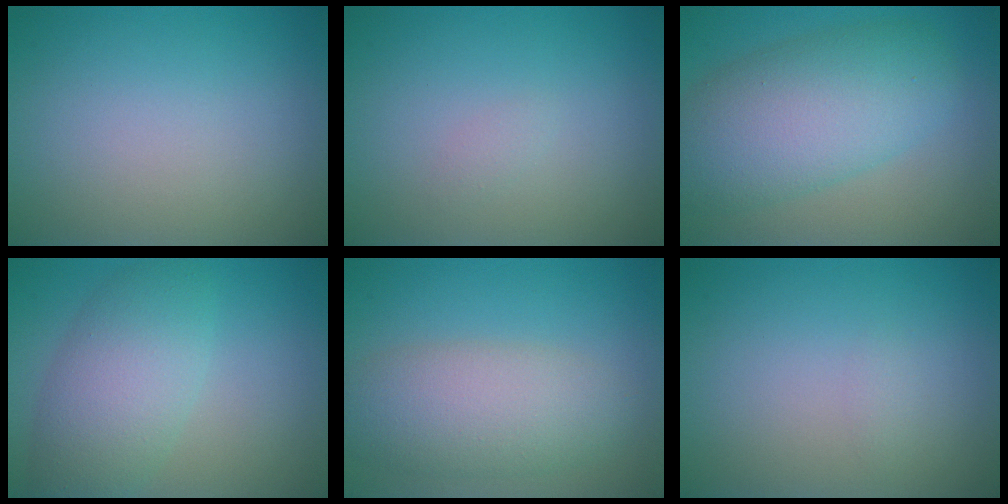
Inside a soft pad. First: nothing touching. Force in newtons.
{"total": 0.6, "press": 0.6, "slide": 0.0}
{"total": 8.2, "press": 8.2, "slide": 0.2}
{"total": 5.6, "press": 5.6, "slide": 0.1}
{"total": 5.6, "press": 5.6, "slide": 0.3}
{"total": 0.6, "press": 0.6, "slide": 0.0}